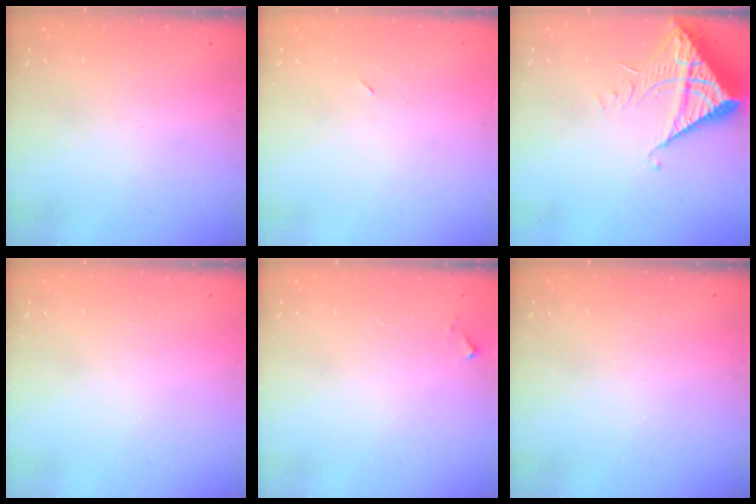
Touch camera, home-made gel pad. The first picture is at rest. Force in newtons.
{"total": 2.3, "press": 2.0, "slide": 1.2}
{"total": 9.1, "press": 9.1, "slide": 0.9}
{"total": 0.0}
{"total": 4.2, "press": 4.2, "slide": 0.1}
{"total": 0.0}